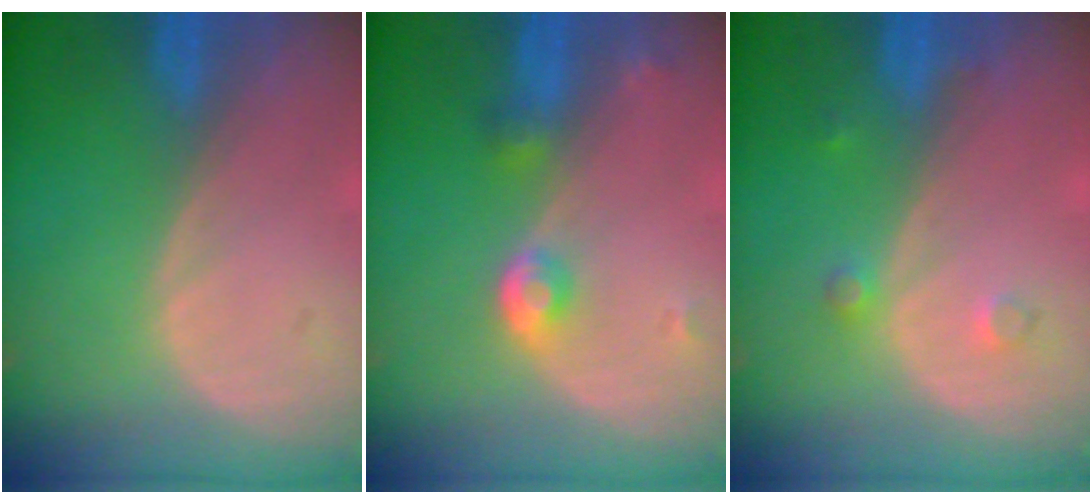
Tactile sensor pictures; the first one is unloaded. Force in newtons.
{"total": 3.8, "press": 3.6, "slide": 1.2}
{"total": 2.0, "press": 2.0, "slide": 0.2}